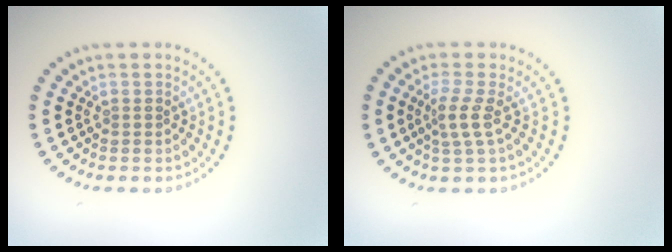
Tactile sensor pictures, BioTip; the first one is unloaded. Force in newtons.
{"total": 2.2, "press": 1.6, "slide": 1.5}